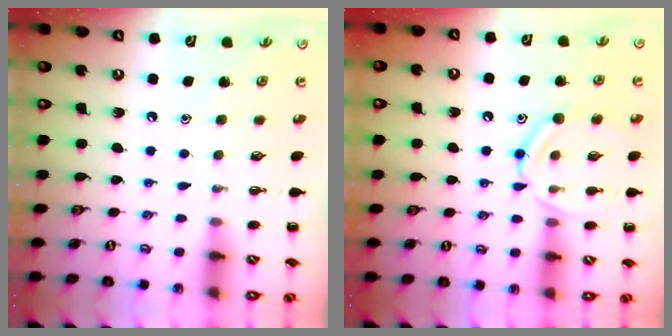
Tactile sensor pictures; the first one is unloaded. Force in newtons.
{"total": 13.2, "press": 13.1, "slide": 1.2}